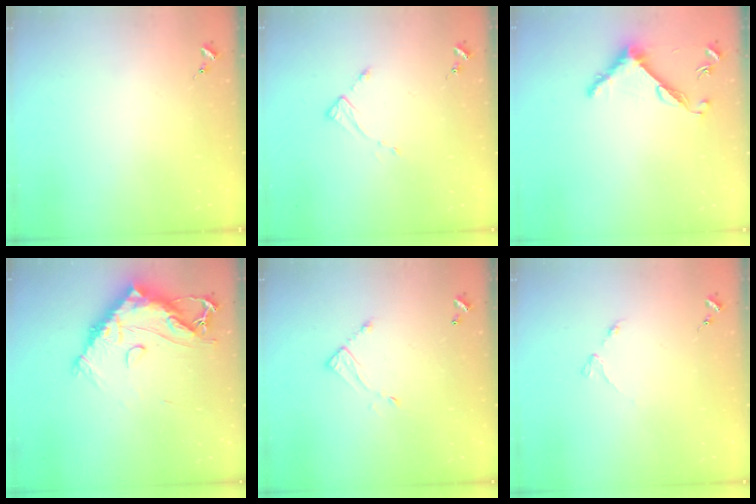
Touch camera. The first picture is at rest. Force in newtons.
{"total": 2.6, "press": 2.6, "slide": 0.3}
{"total": 7.5, "press": 7.5, "slide": 0.5}
{"total": 14.9, "press": 14.8, "slide": 1.4}
{"total": 5.5, "press": 5.5, "slide": 0.3}
{"total": 3.2, "press": 3.1, "slide": 0.5}